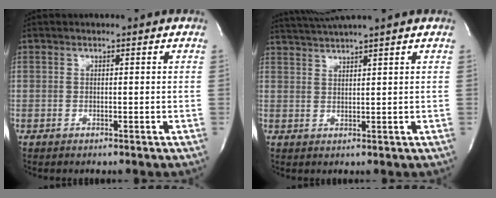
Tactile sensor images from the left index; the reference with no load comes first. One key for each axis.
{"total": 4.9, "fx": 4.3, "fy": -1.7, "fz": 1.7, "tx": -0.031, "ty": 0.010, "tz": 0.081}